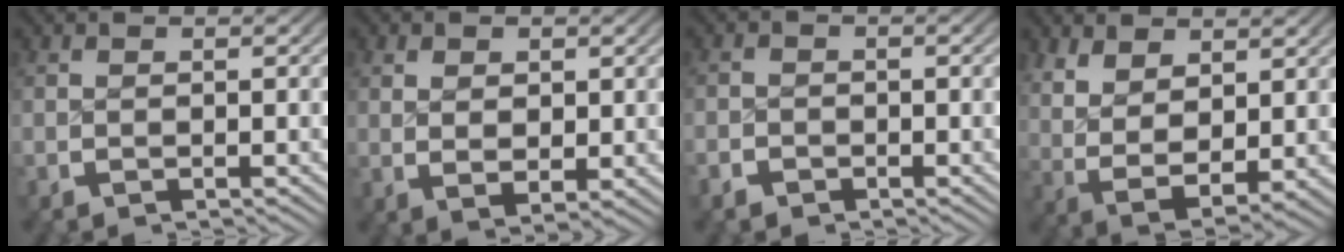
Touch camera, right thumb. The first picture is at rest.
{"total": 2.7, "force": [0.6, 1.6, 2.1], "torque": [-0.037, -0.013, 0.022]}
{"total": 1.7, "force": [-1.1, 1.3, 0.2], "torque": [-0.001, -0.004, -0.023]}
{"total": 8.3, "force": [-0.1, 5.7, 6.0], "torque": [-0.143, -0.048, 0.026]}